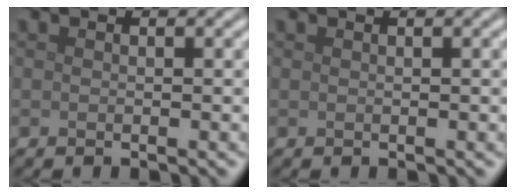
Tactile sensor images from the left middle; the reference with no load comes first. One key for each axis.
{"total": 0.9, "fx": 0.4, "fy": 0.2, "fz": 0.7, "tx": -0.006, "ty": 0.008, "tz": 0.006}